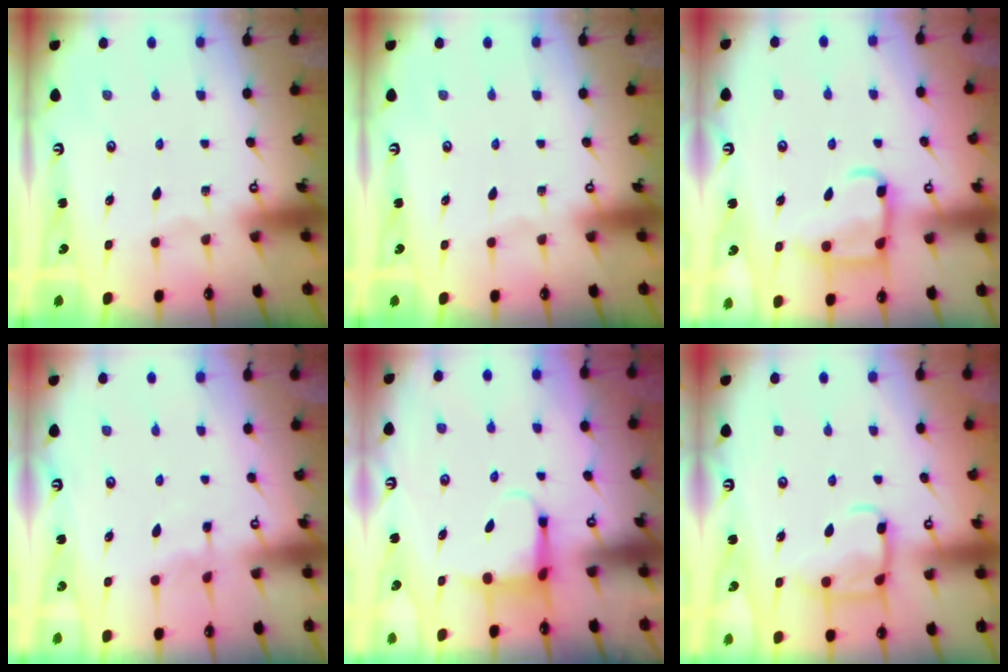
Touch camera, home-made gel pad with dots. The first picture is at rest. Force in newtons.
{"total": 0.0}
{"total": 12.3, "press": 12.2, "slide": 1.3}
{"total": 3.4, "press": 3.3, "slide": 0.6}
{"total": 6.2, "press": 6.1, "slide": 1.2}
{"total": 13.8, "press": 13.8, "slide": 1.3}